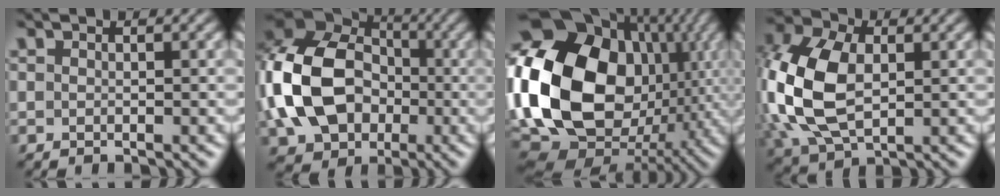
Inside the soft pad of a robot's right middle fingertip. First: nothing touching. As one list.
[{"total": 13.2, "force": [-1.4, 10.0, 8.5], "torque": [-0.206, 0.010, -0.037]}, {"total": 19.5, "force": [1.6, 14.8, 12.5], "torque": [-0.287, 0.010, 0.036]}, {"total": 10.7, "force": [0.3, 7.3, 7.8], "torque": [-0.211, 0.002, 0.010]}]